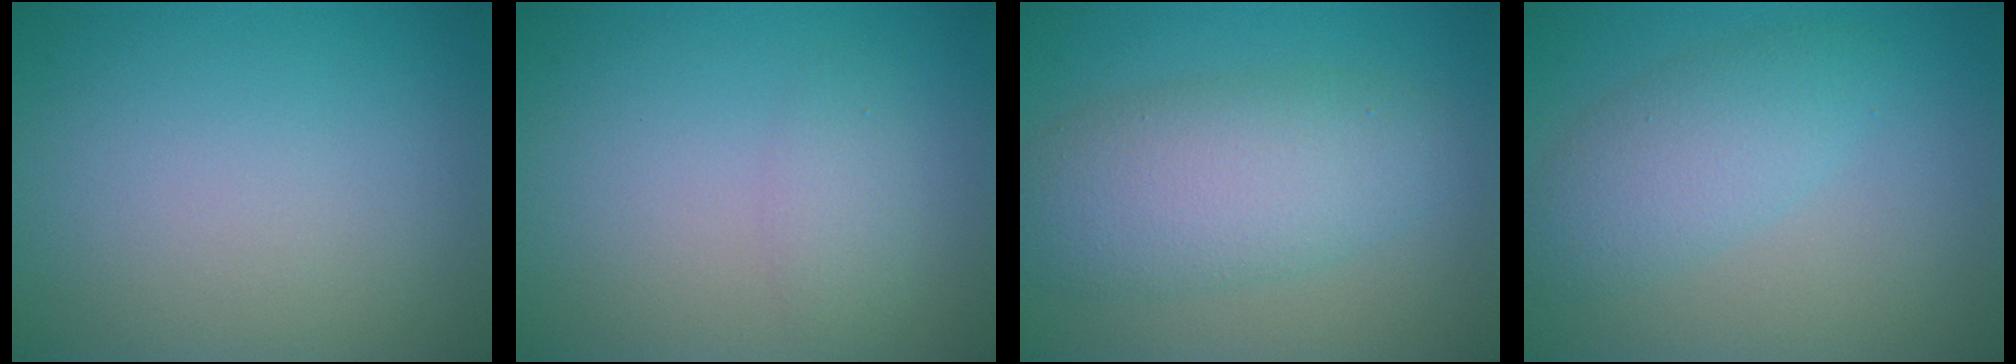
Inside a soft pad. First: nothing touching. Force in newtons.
{"total": 1.7, "press": 1.7, "slide": 0.0}
{"total": 6.7, "press": 6.7, "slide": 0.1}
{"total": 3.7, "press": 3.7, "slide": 0.2}